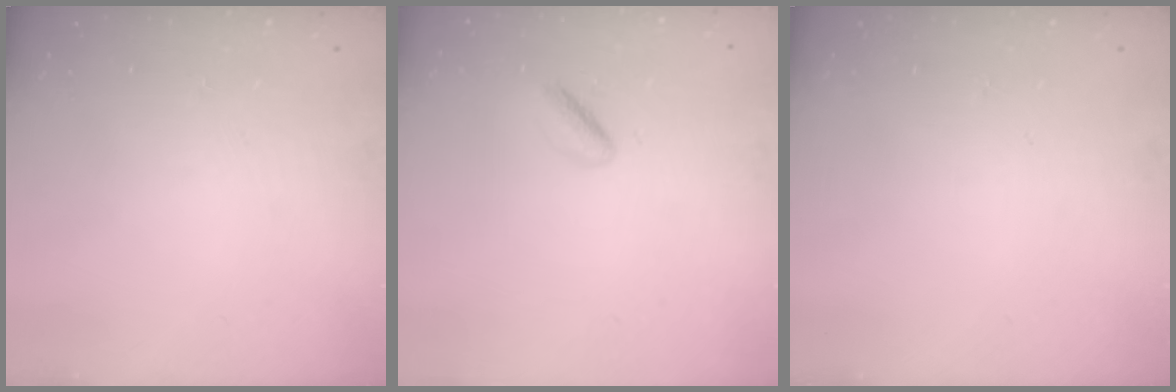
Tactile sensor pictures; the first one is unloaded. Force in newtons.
{"total": 1.1, "press": 0.8, "slide": 0.8}
{"total": 0.0}